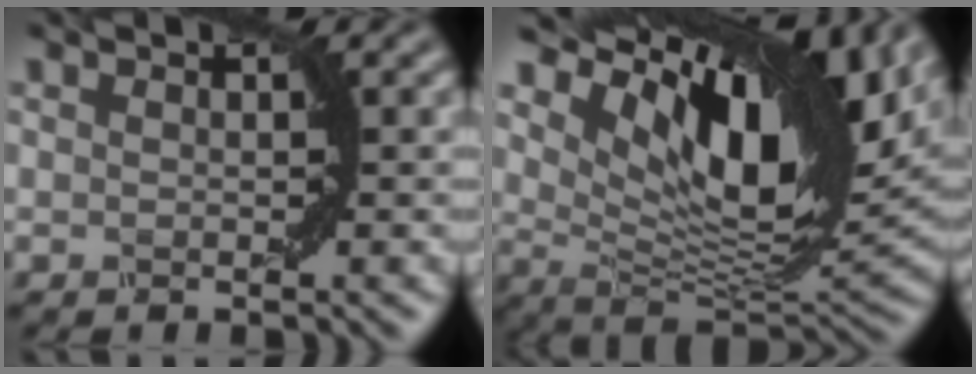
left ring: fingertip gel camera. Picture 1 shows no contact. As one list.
[{"total": 14.3, "force": [5.8, 6.5, 11.3], "torque": [-0.184, 0.010, 0.104]}]